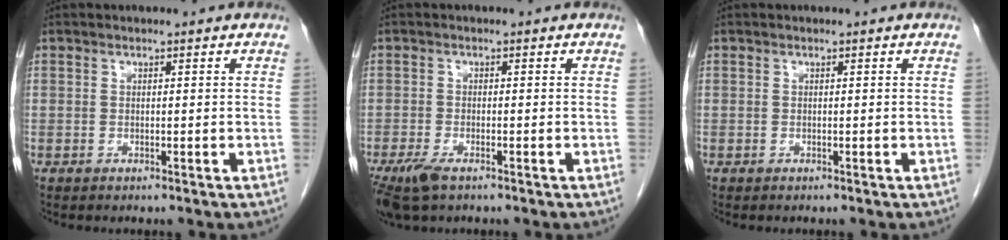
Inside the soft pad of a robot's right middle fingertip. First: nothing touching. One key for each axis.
{"total": 4.6, "fx": -3.0, "fy": 1.5, "fz": 3.1, "tx": -0.068, "ty": -0.011, "tz": -0.053}
{"total": 0.0}